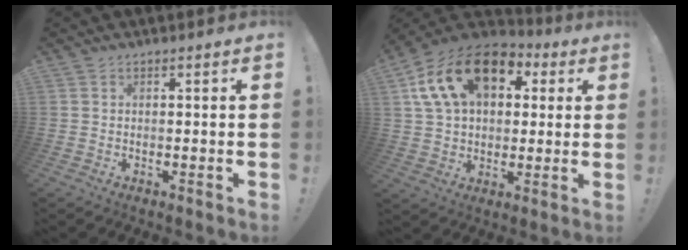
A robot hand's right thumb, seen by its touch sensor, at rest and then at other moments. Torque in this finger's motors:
{"motor_torque": [0.05, 1.85, 1.25, -0.61, 0.27]}